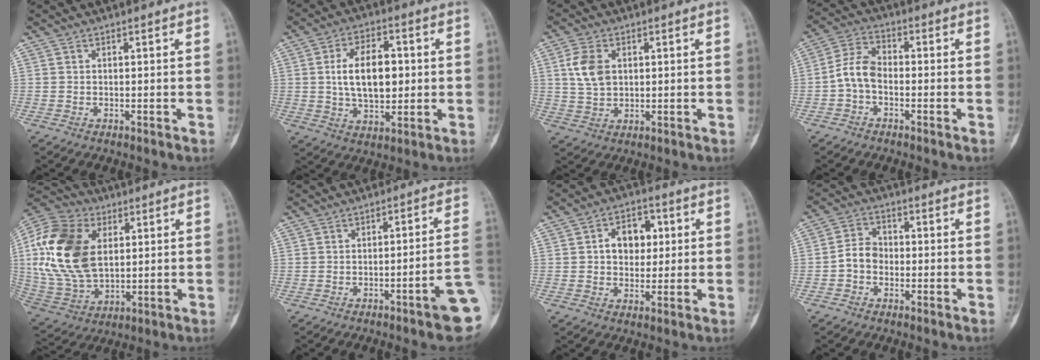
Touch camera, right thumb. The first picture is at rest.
{"total": 12.4, "force": [1.2, 7.2, 10.0], "torque": [-0.151, 0.003, 0.024]}
{"total": 6.9, "force": [1.7, 4.6, 4.8], "torque": [-0.091, -0.002, 0.036]}
{"total": 6.0, "force": [-1.6, 3.7, 4.5], "torque": [-0.084, 0.024, -0.043]}
{"total": 21.7, "force": [4.0, 13.7, 16.3], "torque": [-0.332, -0.008, 0.075]}
{"total": 8.9, "force": [-3.6, 0.6, 8.1], "torque": [-0.096, 0.028, -0.048]}
{"total": 8.0, "force": [1.4, 5.9, 5.2], "torque": [-0.042, 0.008, 0.018]}
{"total": 4.7, "force": [-1.3, 3.7, 2.6], "torque": [-0.034, 0.020, -0.034]}